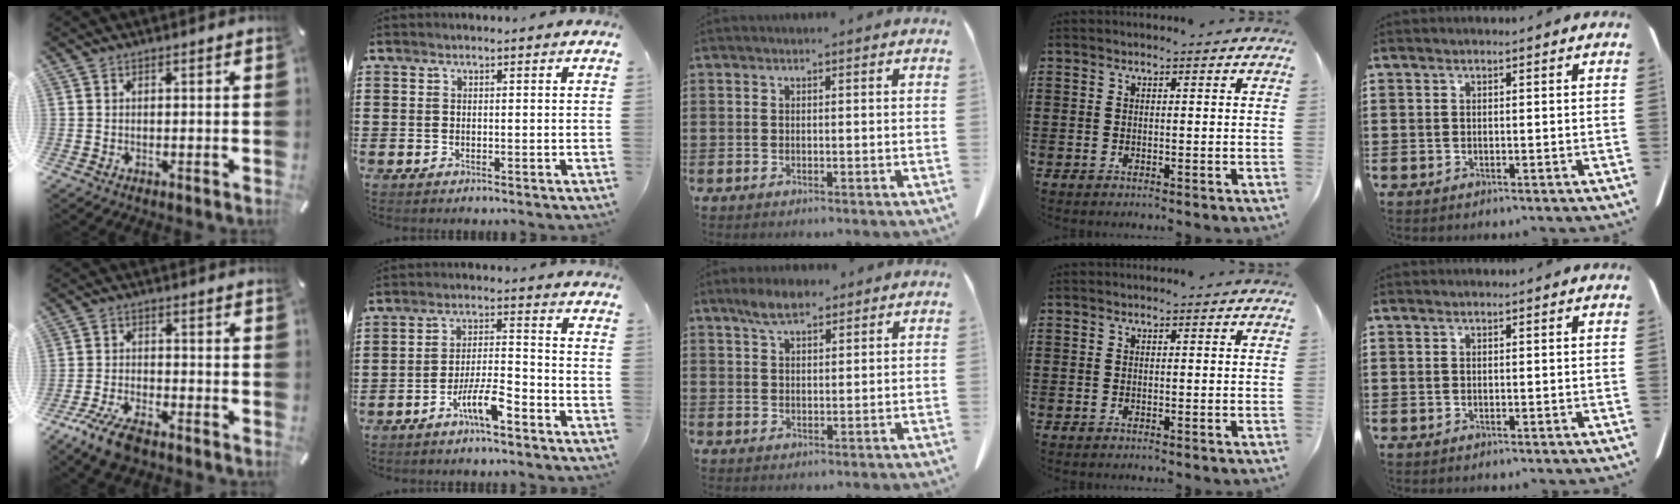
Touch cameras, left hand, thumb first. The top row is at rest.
{"thumb": {"total": 7.6, "force": [-5.7, 2.3, 4.4], "torque": [-0.103, 0.012, -0.110]}, "index": {"total": 6.8, "force": [-4.4, 1.3, 5.0], "torque": [-0.109, 0.002, -0.085]}, "middle": {"total": 4.8, "force": [3.5, 1.6, 2.8], "torque": [-0.062, 0.003, 0.064]}}